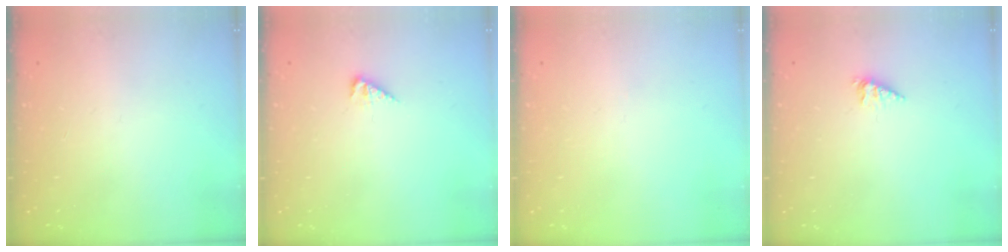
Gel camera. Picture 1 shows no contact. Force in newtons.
{"total": 3.8, "press": 3.8, "slide": 0.6}
{"total": 0.0}
{"total": 2.3, "press": 2.2, "slide": 0.3}